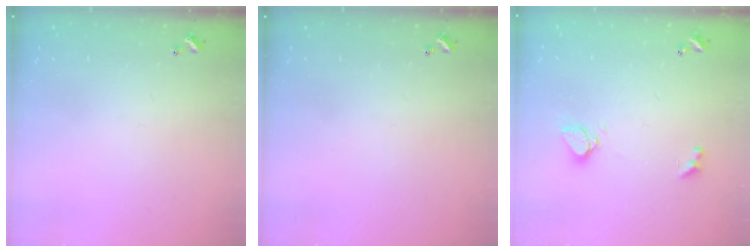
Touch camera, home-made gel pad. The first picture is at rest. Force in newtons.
{"total": 0.0}
{"total": 2.1, "press": 2.0, "slide": 0.5}